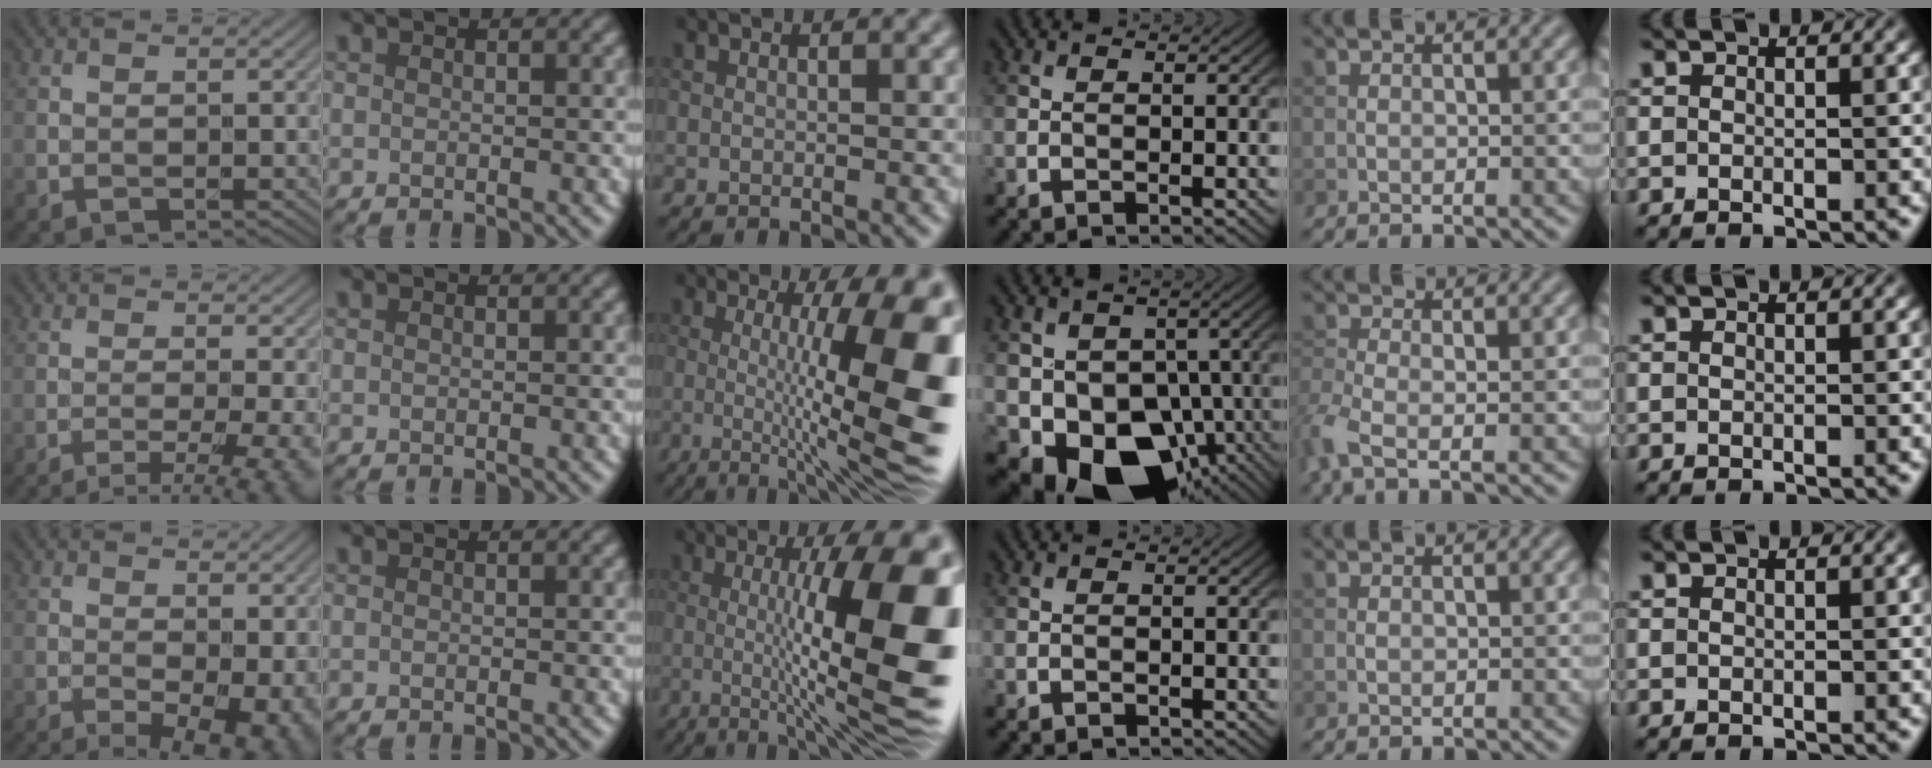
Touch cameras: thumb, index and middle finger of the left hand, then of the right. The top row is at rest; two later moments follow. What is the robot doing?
{"motion": "unscrew", "object": "dispenser bottle"}